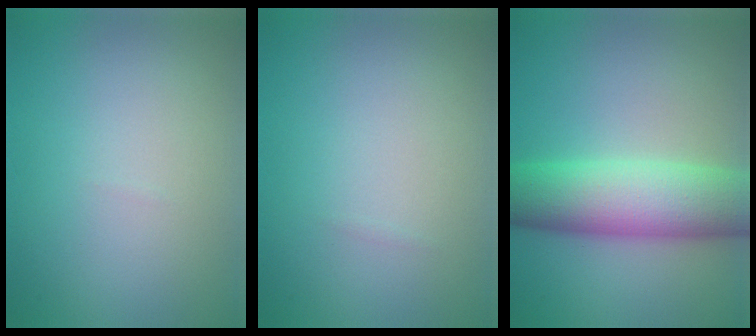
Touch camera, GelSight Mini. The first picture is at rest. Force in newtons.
{"total": 0.0}
{"total": 9.0, "press": 9.0, "slide": 0.2}